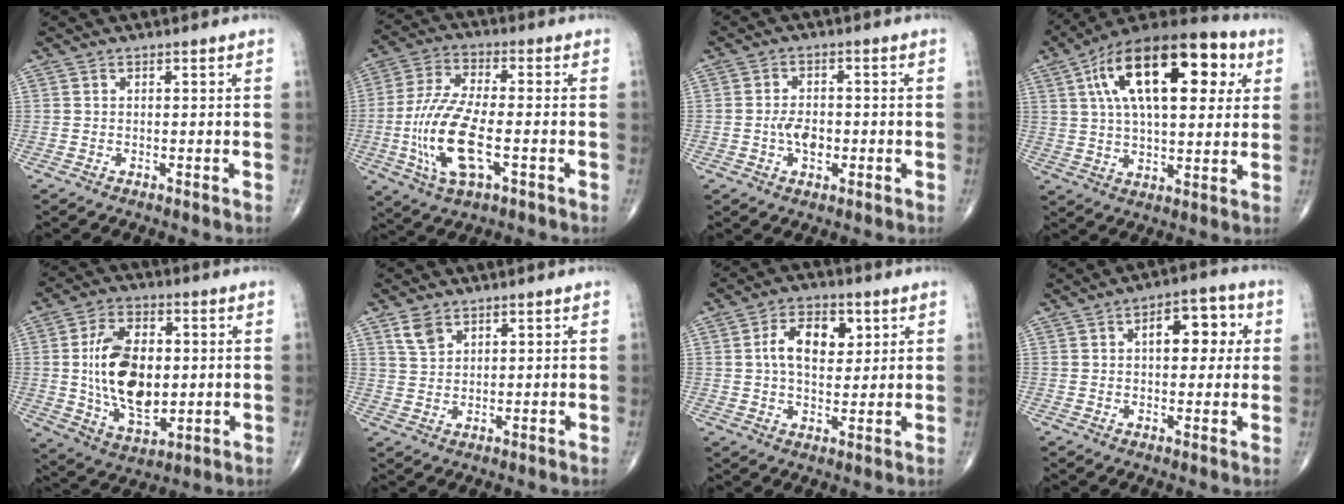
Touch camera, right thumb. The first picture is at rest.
{"total": 14.7, "force": [-3.4, 5.7, 13.2], "torque": [-0.284, 0.010, -0.061]}
{"total": 4.9, "force": [-1.0, 3.0, 3.7], "torque": [-0.053, 0.005, -0.018]}
{"total": 24.3, "force": [8.2, 11.1, 20.0], "torque": [-0.314, 0.014, 0.126]}
{"total": 16.9, "force": [0.6, 9.9, 13.6], "torque": [-0.221, -0.006, 0.018]}
{"total": 3.7, "force": [2.4, 2.2, 1.8], "torque": [-0.028, -0.008, 0.053]}
{"total": 9.8, "force": [2.7, 5.9, 7.3], "torque": [-0.098, -0.002, 0.042]}
{"total": 9.6, "force": [2.3, 5.2, 7.8], "torque": [-0.071, 0.014, 0.027]}